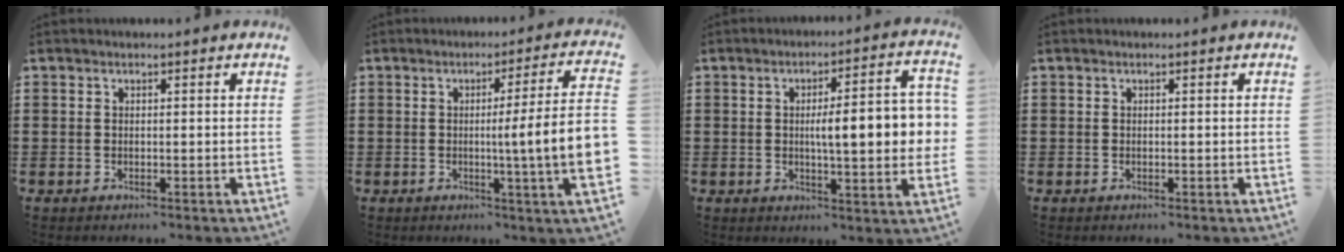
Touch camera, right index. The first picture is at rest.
{"total": 9.8, "force": [-0.9, -0.4, 9.8], "torque": [-0.155, -0.019, -0.022]}
{"total": 9.7, "force": [0.0, 1.9, 9.6], "torque": [-0.152, -0.001, -0.008]}
{"total": 0.0}